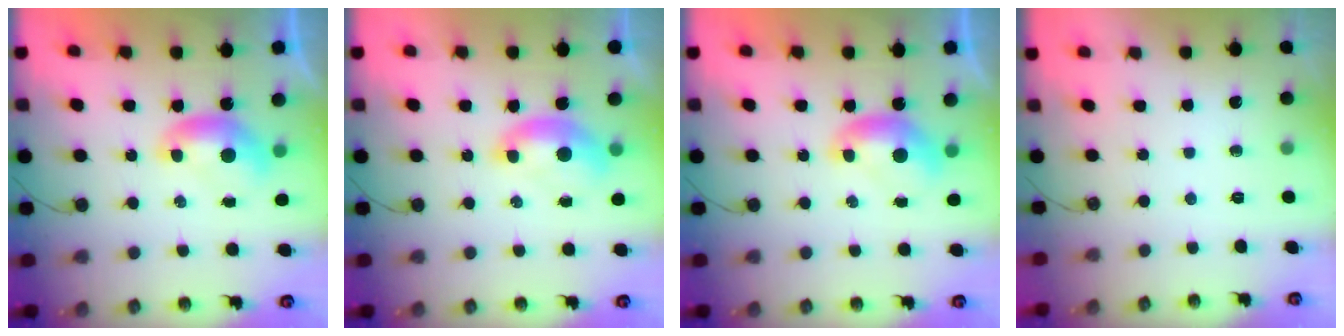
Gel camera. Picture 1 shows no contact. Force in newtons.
{"total": 1.7, "press": 1.5, "slide": 0.6}
{"total": 0.0}
{"total": 0.0}